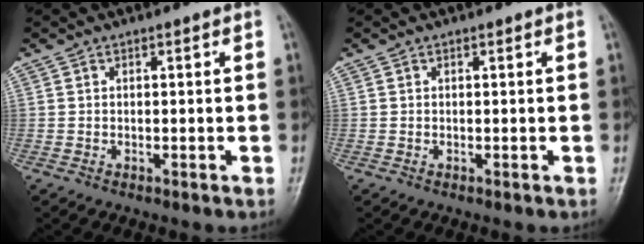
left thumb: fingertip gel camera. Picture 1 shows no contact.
{"total": 0.0}